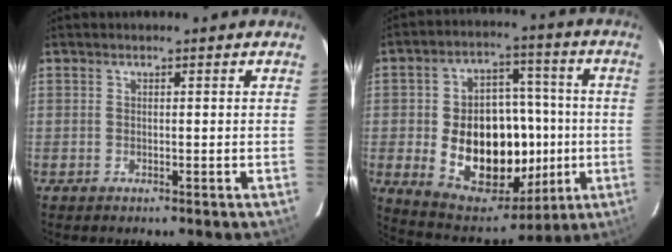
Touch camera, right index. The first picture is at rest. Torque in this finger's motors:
{"motor_torque": [1.39, -0.75, 1.05, 0.21]}